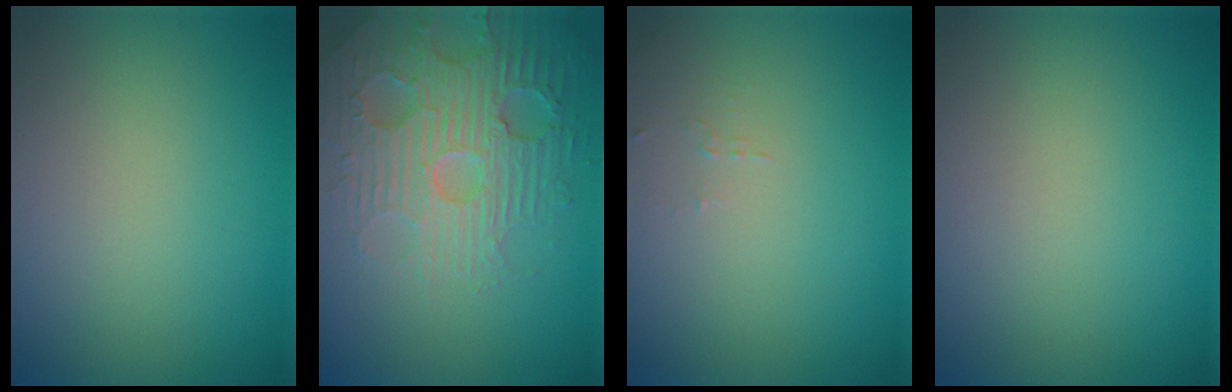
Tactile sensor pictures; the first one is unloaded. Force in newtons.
{"total": 5.0, "press": 4.9, "slide": 1.2}
{"total": 0.9, "press": 0.9, "slide": 0.3}
{"total": 0.0}